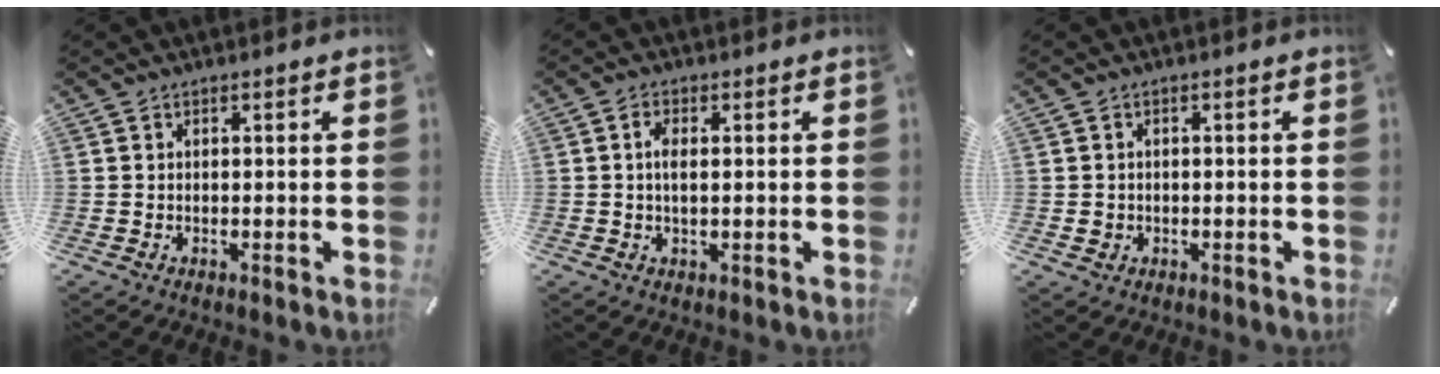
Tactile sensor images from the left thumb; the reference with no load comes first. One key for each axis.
{"total": 3.3, "fx": 0.4, "fy": 1.4, "fz": 2.9, "tx": -0.067, "ty": 0.002, "tz": 0.002}
{"total": 1.7, "fx": -0.2, "fy": 1.6, "fz": 0.5, "tx": -0.012, "ty": 0.006, "tz": -0.007}